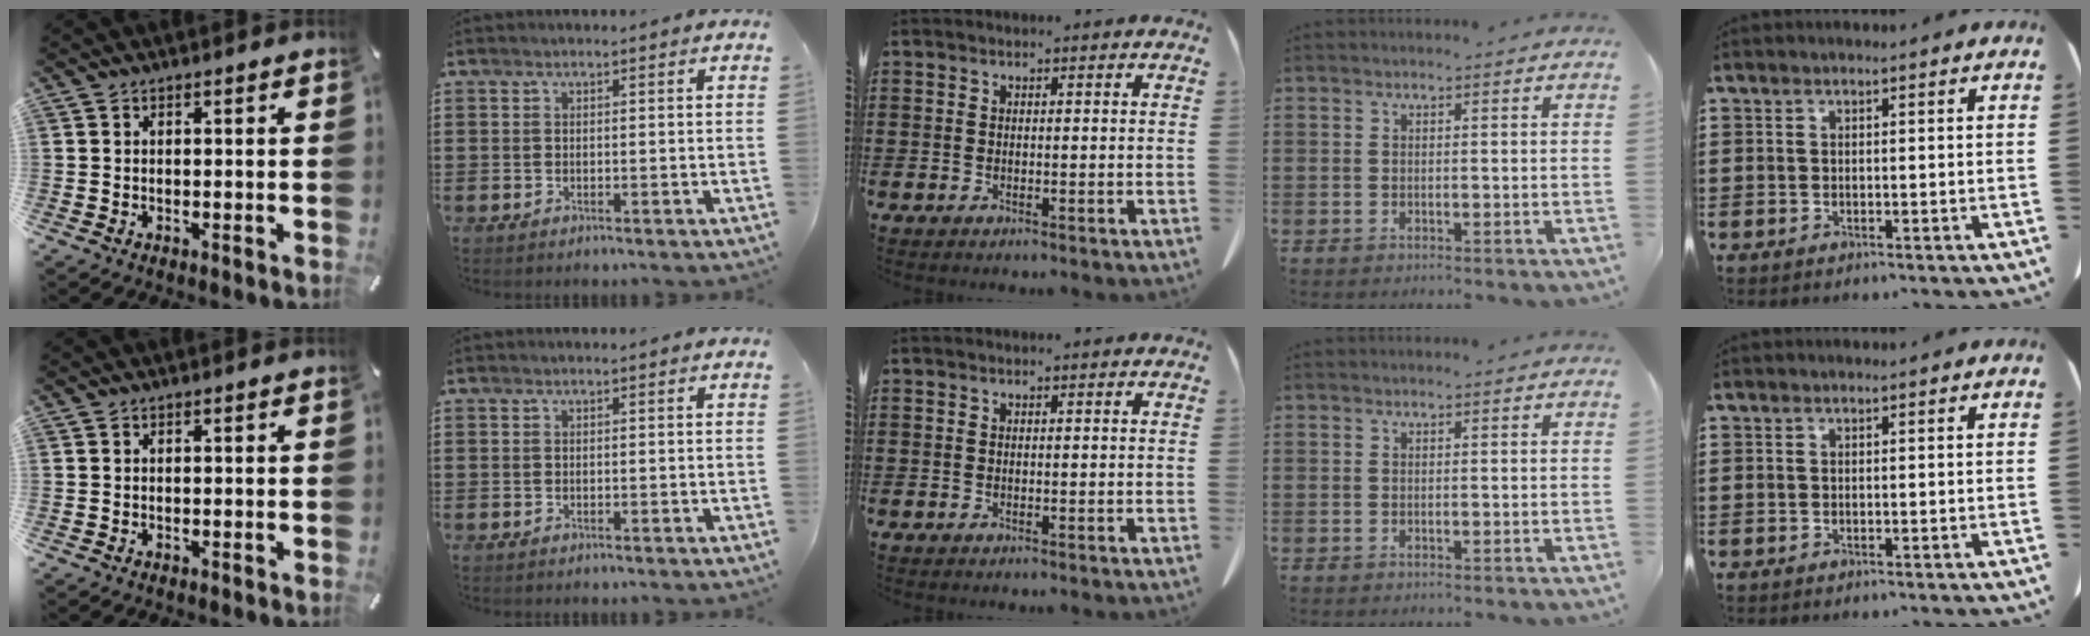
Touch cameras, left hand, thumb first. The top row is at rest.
{}